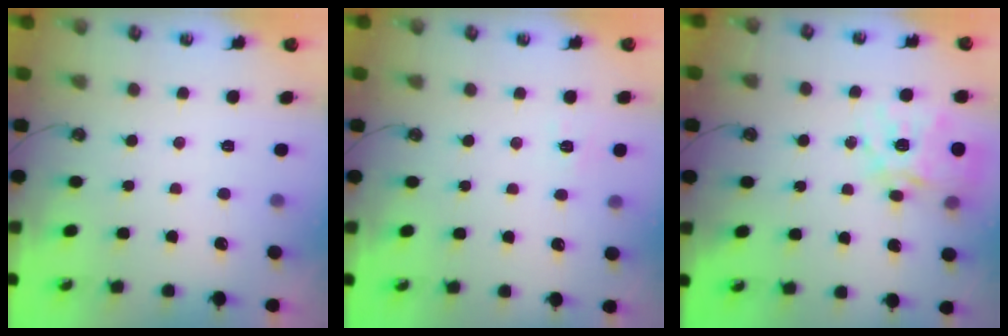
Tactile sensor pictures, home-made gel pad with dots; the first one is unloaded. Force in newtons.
{"total": 6.5, "press": 6.4, "slide": 0.6}
{"total": 16.7, "press": 16.6, "slide": 1.8}